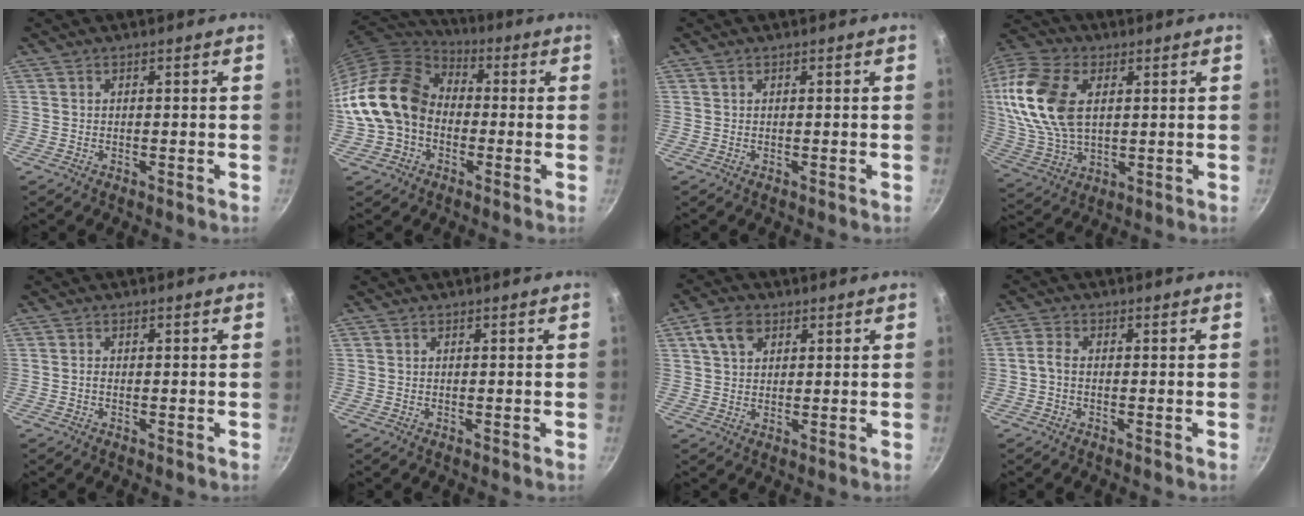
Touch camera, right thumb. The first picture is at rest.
{"total": 16.6, "force": [-1.8, 13.1, 10.0], "torque": [-0.162, 0.047, -0.044]}
{"total": 0.0}
{"total": 21.0, "force": [4.7, 13.3, 15.5], "torque": [-0.326, 0.000, 0.091]}
{"total": 0.6, "force": [-0.2, 0.4, 0.5], "torque": [-0.010, 0.004, -0.005]}
{"total": 0.0}
{"total": 6.0, "force": [2.7, 4.0, 3.5], "torque": [-0.053, 0.002, 0.046]}
{"total": 2.3, "force": [-0.7, 1.3, 1.7], "torque": [-0.042, 0.011, -0.021]}